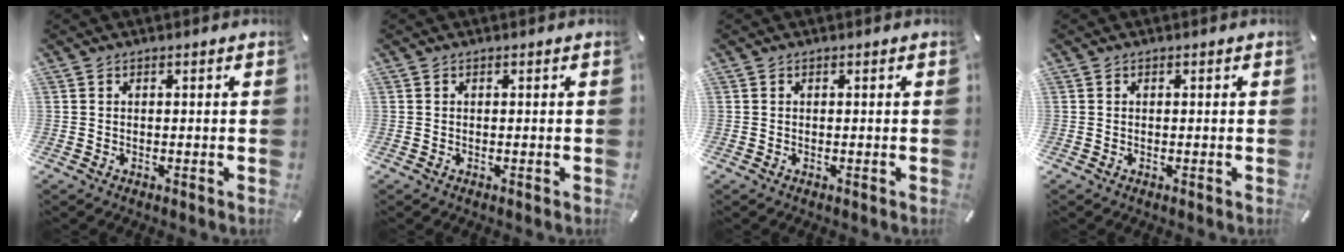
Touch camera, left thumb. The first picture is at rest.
{"total": 0.0}
{"total": 0.0}
{"total": 0.0}